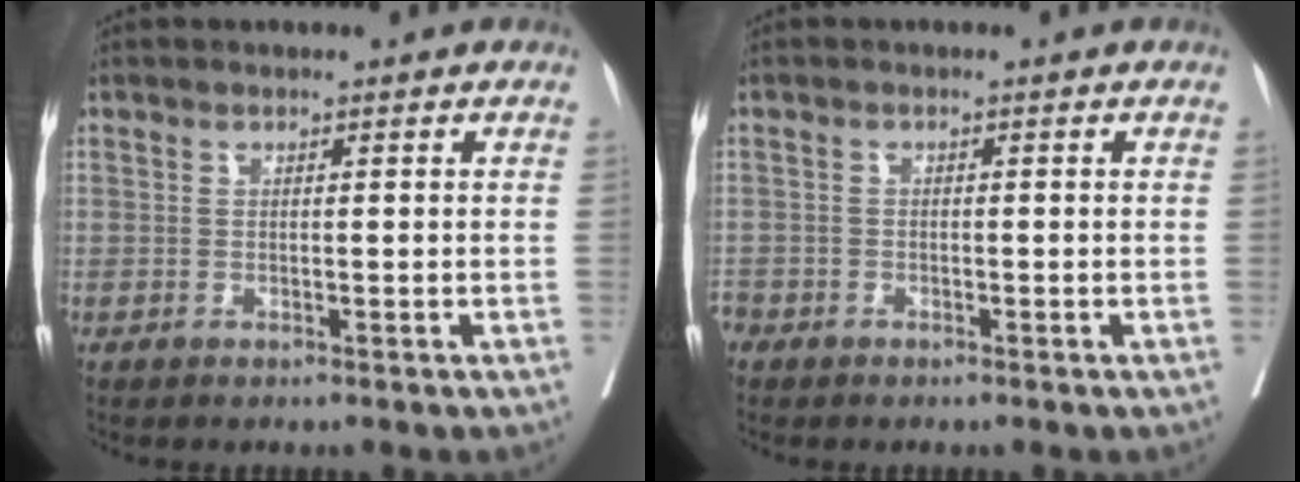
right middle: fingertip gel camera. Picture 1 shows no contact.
{"total": 2.6, "force": [-1.8, 1.8, 0.3], "torque": [-0.010, 0.002, -0.040]}